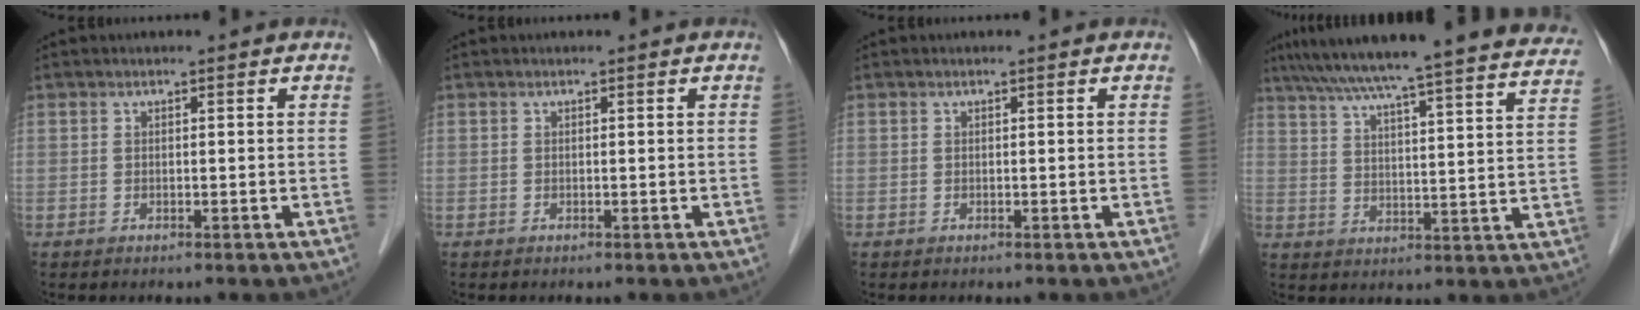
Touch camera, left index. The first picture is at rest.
{"total": 0.0}
{"total": 0.0}
{"total": 31.1, "force": [28.2, 1.6, 13.1], "torque": [-0.210, -0.043, 0.350]}